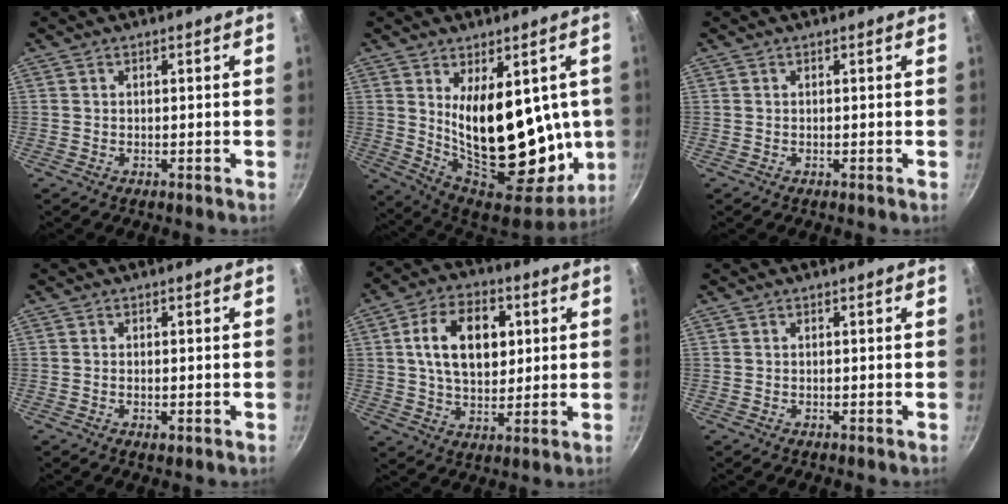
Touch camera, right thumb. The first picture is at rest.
{"total": 22.5, "force": [2.6, 11.8, 19.0], "torque": [-0.230, -0.067, 0.069]}
{"total": 0.0}
{"total": 1.4, "force": [-0.4, 0.6, 1.2], "torque": [-0.020, -0.003, -0.007]}
{"total": 14.2, "force": [3.1, 9.2, 10.4], "torque": [-0.150, 0.002, 0.046]}
{"total": 0.0}